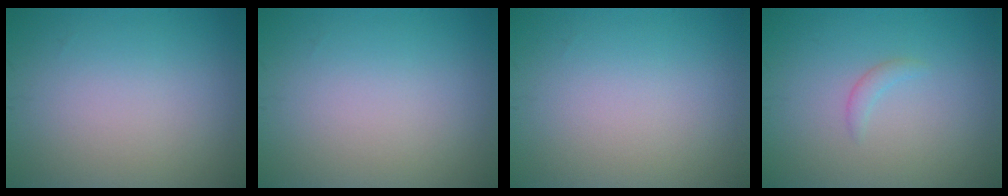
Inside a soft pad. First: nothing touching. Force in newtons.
{"total": 0.0}
{"total": 0.0}
{"total": 0.9, "press": 0.9, "slide": 0.1}